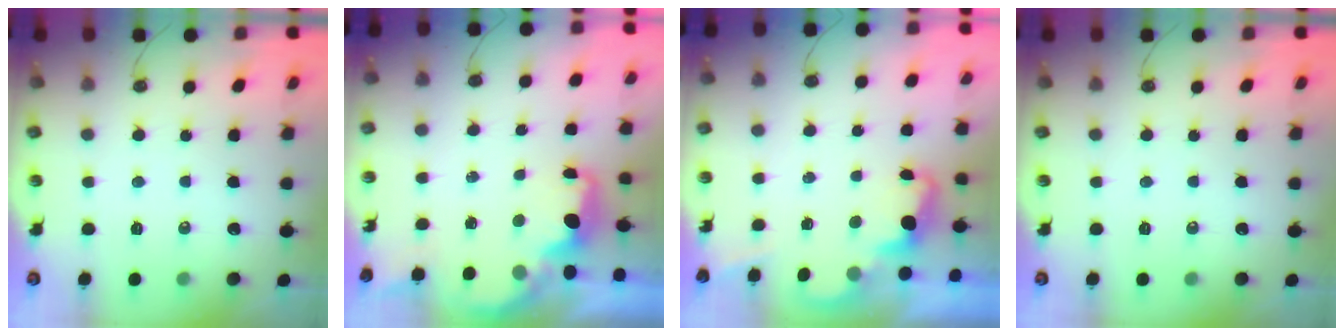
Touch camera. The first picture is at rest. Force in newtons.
{"total": 2.0, "press": 1.9, "slide": 0.7}
{"total": 2.3, "press": 2.3, "slide": 0.5}
{"total": 0.0}